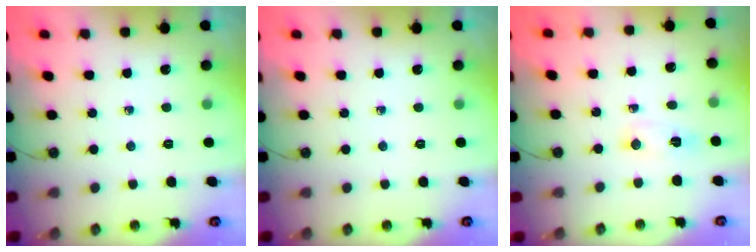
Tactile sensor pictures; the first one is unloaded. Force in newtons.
{"total": 0.0}
{"total": 2.8, "press": 2.5, "slide": 1.4}